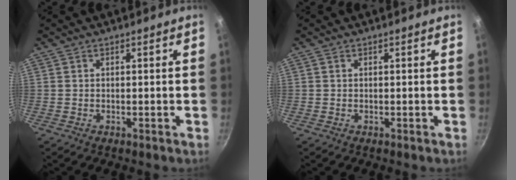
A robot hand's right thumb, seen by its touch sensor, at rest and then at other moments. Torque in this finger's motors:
{"motor_torque": [0.27, 0.04, 0.32, 0.18, 0.04]}